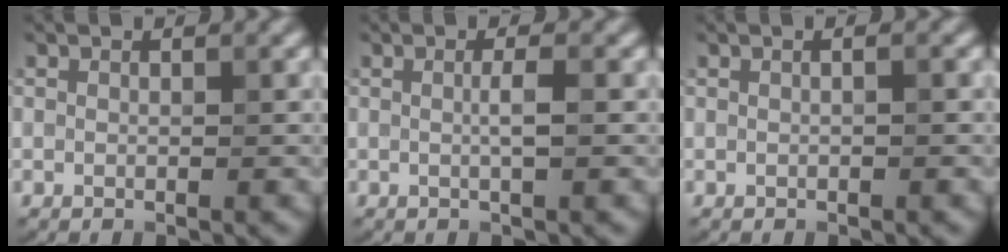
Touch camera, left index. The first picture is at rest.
{"total": 1.6, "force": [0.0, 0.3, 1.5], "torque": [-0.030, 0.003, -0.002]}
{"total": 0.6, "force": [0.1, 0.1, 0.6], "torque": [-0.014, 0.001, -0.003]}